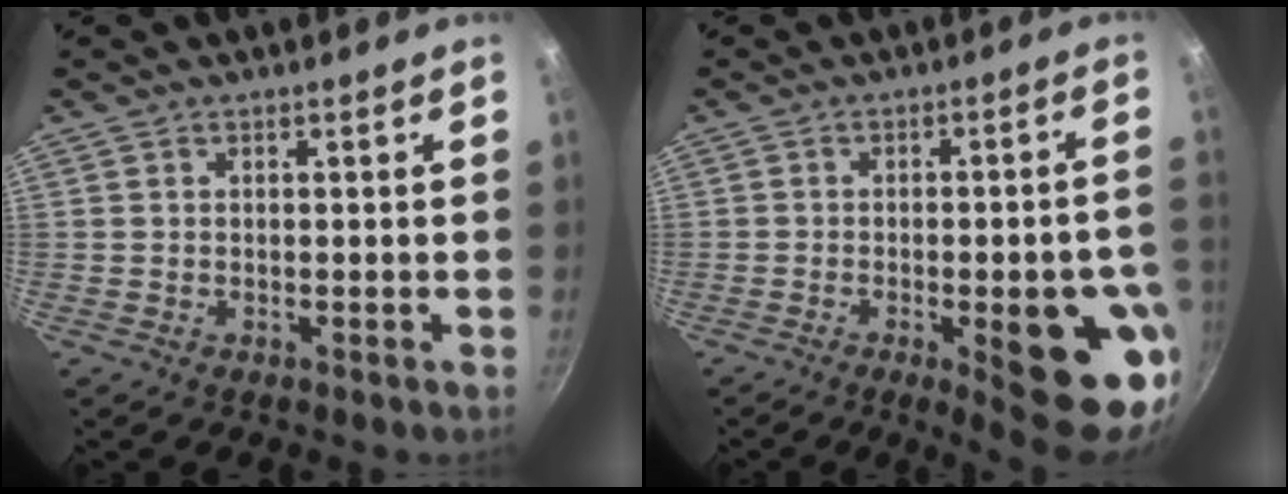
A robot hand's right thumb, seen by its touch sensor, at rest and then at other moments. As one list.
[{"total": 16.5, "force": [-5.2, 4.9, 14.9], "torque": [-0.155, 0.018, -0.060]}]